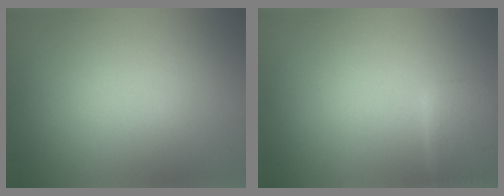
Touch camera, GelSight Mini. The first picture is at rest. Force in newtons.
{"total": 3.3, "press": 3.3, "slide": 0.2}